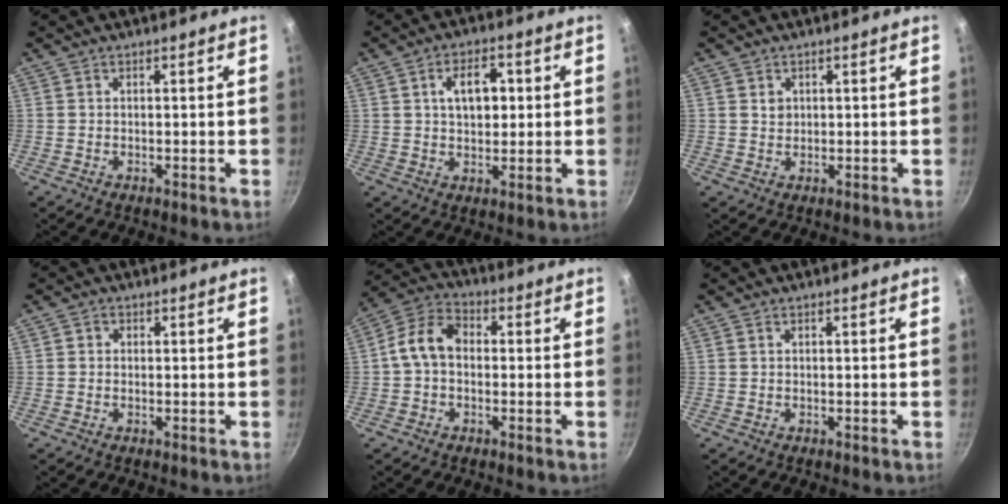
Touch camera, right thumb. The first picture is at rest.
{"total": 7.6, "force": [1.5, 4.5, 6.0], "torque": [-0.078, 0.005, 0.022]}
{"total": 1.9, "force": [0.8, 1.6, 0.7], "torque": [-0.006, 0.001, 0.014]}
{"total": 1.1, "force": [0.1, 1.0, 0.4], "torque": [-0.005, 0.003, 0.000]}
{"total": 8.2, "force": [-0.3, 6.1, 5.5], "torque": [-0.086, 0.027, -0.023]}
{"total": 0.0}